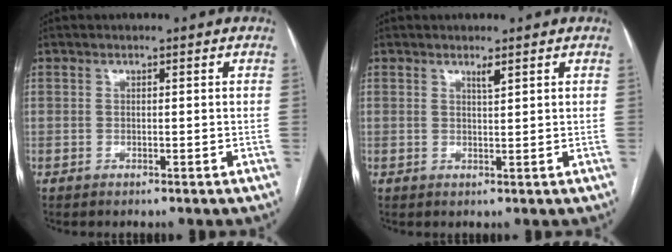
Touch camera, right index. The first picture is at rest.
{"total": 1.3, "force": [1.0, -0.1, 0.8], "torque": [-0.014, -0.007, 0.018]}